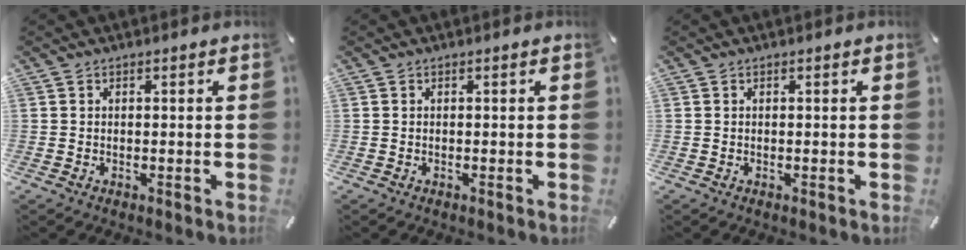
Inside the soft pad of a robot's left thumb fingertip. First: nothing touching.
{"total": 0.0}
{"total": 0.0}